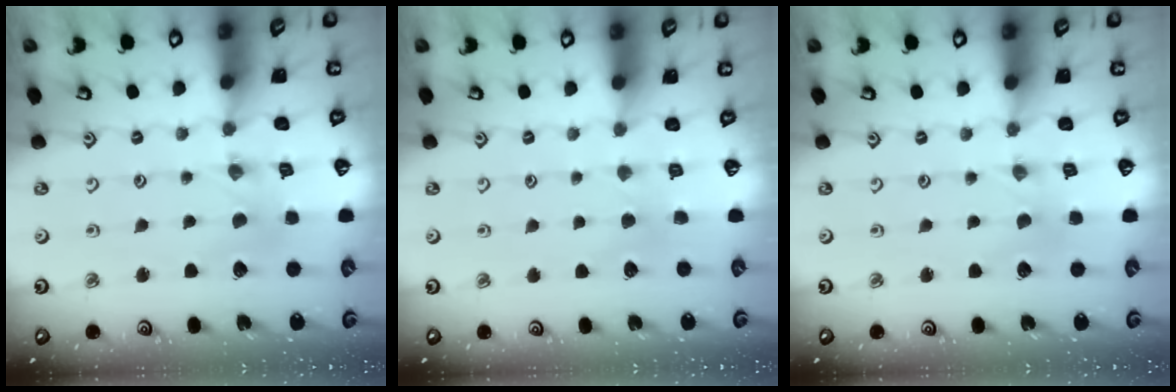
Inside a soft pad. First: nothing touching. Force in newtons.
{"total": 2.2, "press": 2.2, "slide": 0.4}
{"total": 0.0}